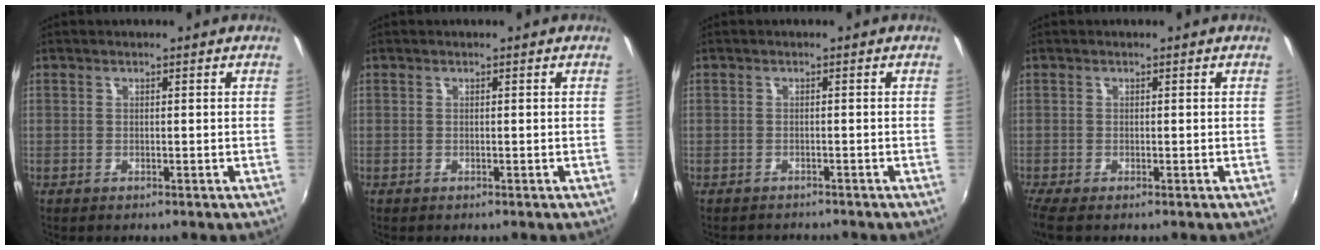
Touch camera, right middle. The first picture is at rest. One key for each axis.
{"total": 0.0}
{"total": 2.3, "fx": -2.2, "fy": 0.7, "fz": 0.3, "tx": -0.014, "ty": -0.003, "tz": -0.034}
{"total": 2.2, "fx": -1.3, "fy": 0.0, "fz": 1.8, "tx": -0.042, "ty": -0.007, "tz": -0.025}